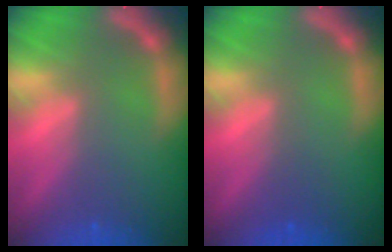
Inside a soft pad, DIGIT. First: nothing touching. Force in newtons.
{"total": 1.0}